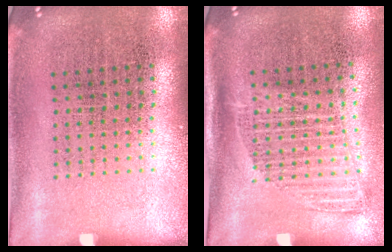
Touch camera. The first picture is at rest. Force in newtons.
{"total": 1.3, "press": 1.1, "slide": 0.7}